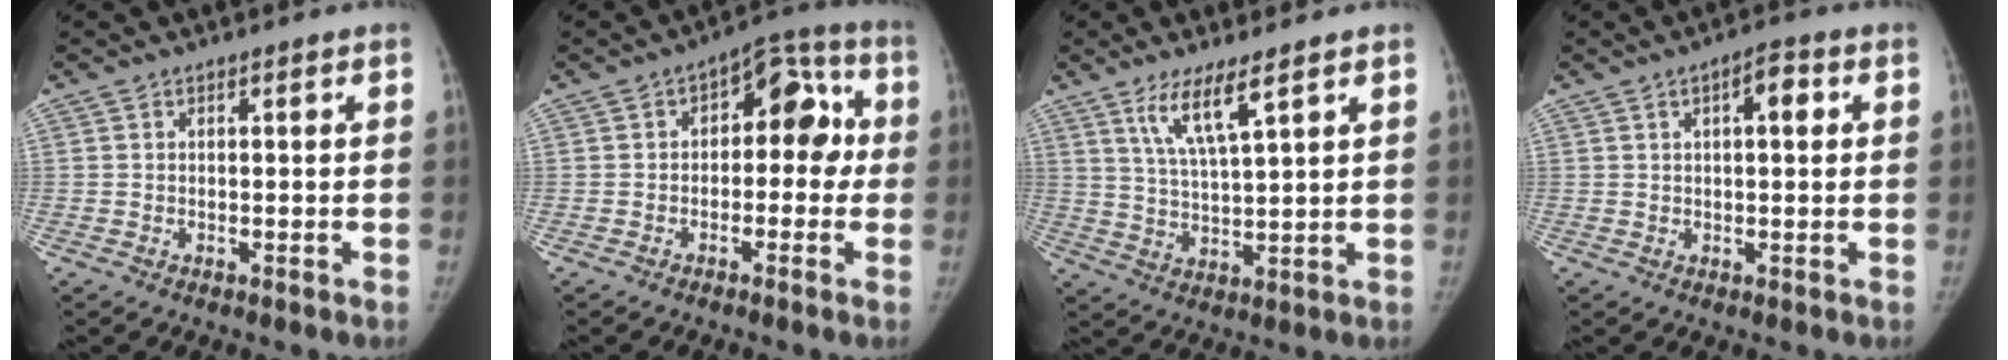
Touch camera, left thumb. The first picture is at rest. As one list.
[{"total": 10.1, "force": [0.2, 6.3, 7.9], "torque": [-0.051, 0.043, -0.011]}, {"total": 7.5, "force": [4.6, 1.1, 5.8], "torque": [-0.111, -0.027, 0.095]}, {"total": 4.5, "force": [1.4, 1.9, 3.9], "torque": [-0.044, 0.007, 0.016]}]